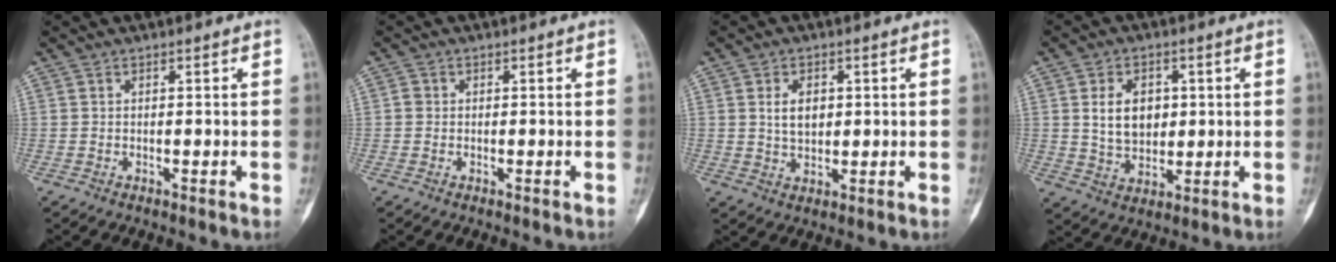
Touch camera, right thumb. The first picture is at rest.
{"total": 1.0, "force": [0.0, 0.9, 0.3], "torque": [-0.002, 0.003, -0.002]}
{"total": 4.9, "force": [1.1, 3.3, 3.5], "torque": [-0.043, -0.005, 0.022]}
{"total": 8.7, "force": [1.7, 6.2, 5.9], "torque": [-0.069, -0.011, 0.036]}